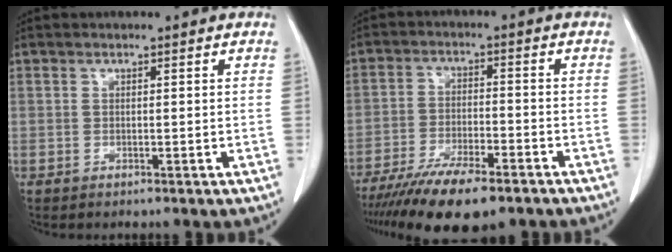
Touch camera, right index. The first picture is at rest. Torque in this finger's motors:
{"motor_torque": [0.98, -1.07, 0.48, 0.11]}